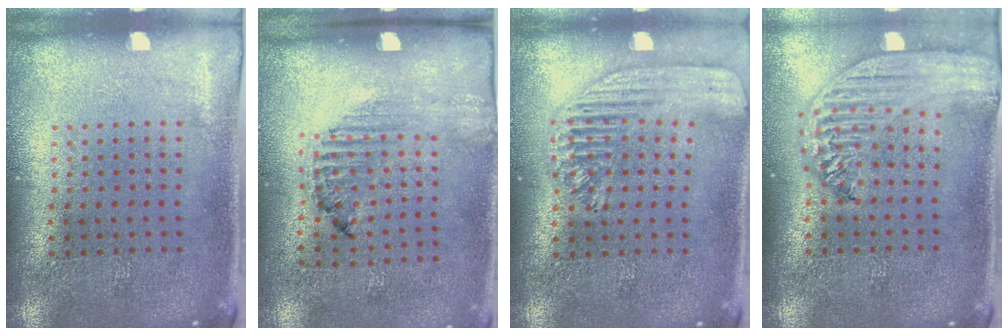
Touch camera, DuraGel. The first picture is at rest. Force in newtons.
{"total": 1.3, "press": 1.1, "slide": 0.7}
{"total": 1.7, "press": 1.5, "slide": 0.8}
{"total": 2.7, "press": 2.2, "slide": 1.5}